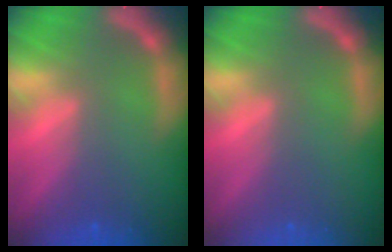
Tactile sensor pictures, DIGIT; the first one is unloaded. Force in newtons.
{"total": 0.0}